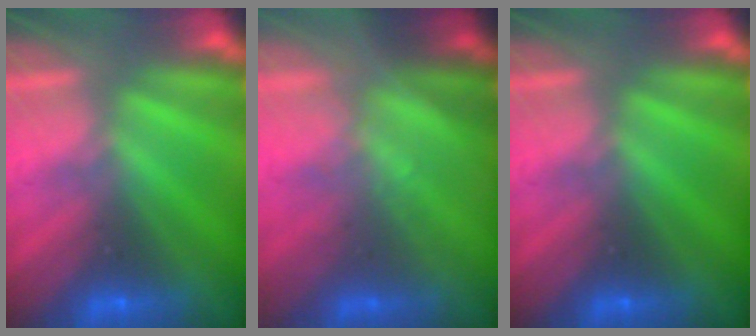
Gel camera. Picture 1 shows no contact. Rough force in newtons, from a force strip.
{"total": 1.4}
{"total": 0.0}